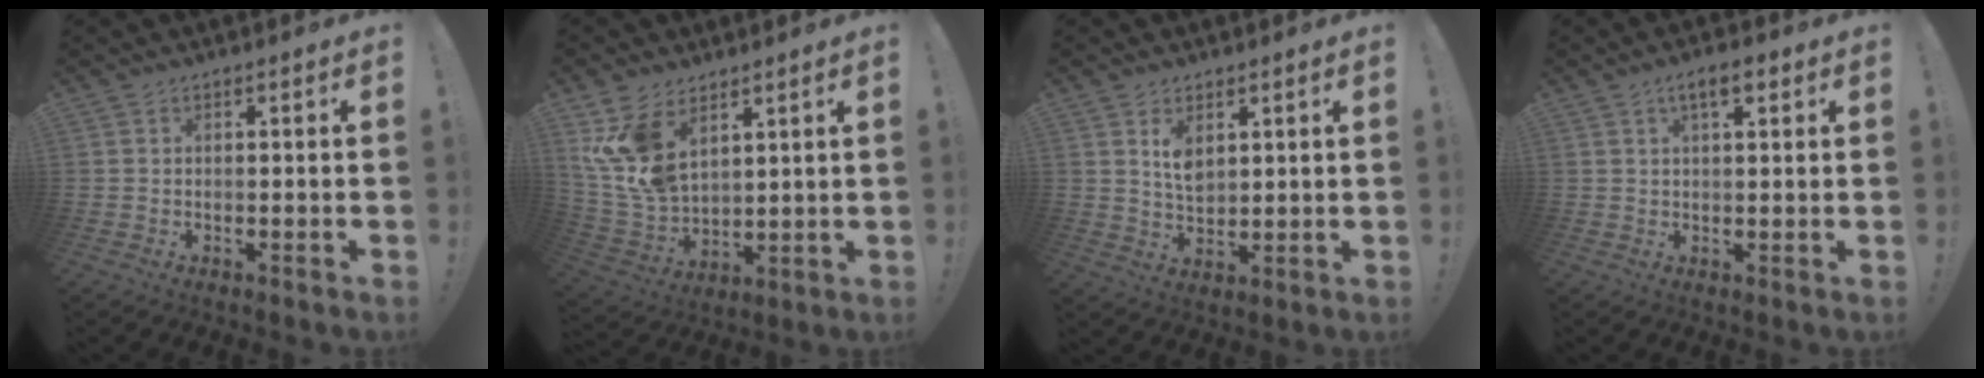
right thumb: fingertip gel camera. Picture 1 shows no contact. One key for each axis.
{"total": 13.1, "fx": 6.9, "fy": 8.3, "fz": 7.5, "tx": -0.161, "ty": -0.047, "tz": 0.138}
{"total": 6.5, "fx": 3.4, "fy": 4.0, "fz": 3.8, "tx": -0.050, "ty": -0.020, "tz": 0.059}
{"total": 3.9, "fx": 1.8, "fy": 1.2, "fz": 3.2, "tx": -0.051, "ty": -0.001, "tz": 0.028}